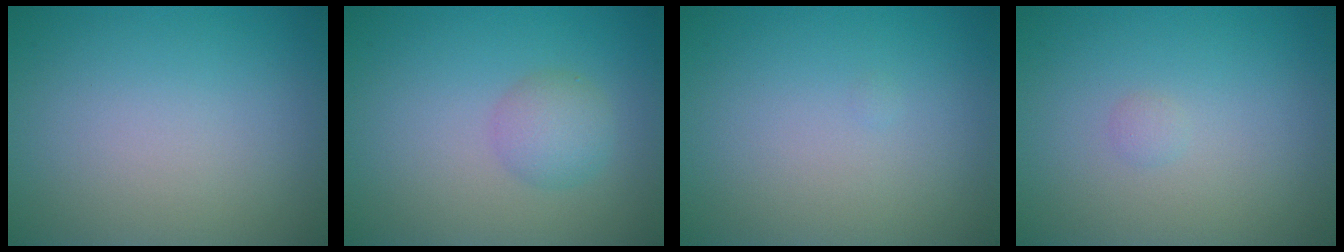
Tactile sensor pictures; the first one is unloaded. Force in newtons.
{"total": 2.3, "press": 2.3, "slide": 0.0}
{"total": 0.0}
{"total": 0.5, "press": 0.5, "slide": 0.1}